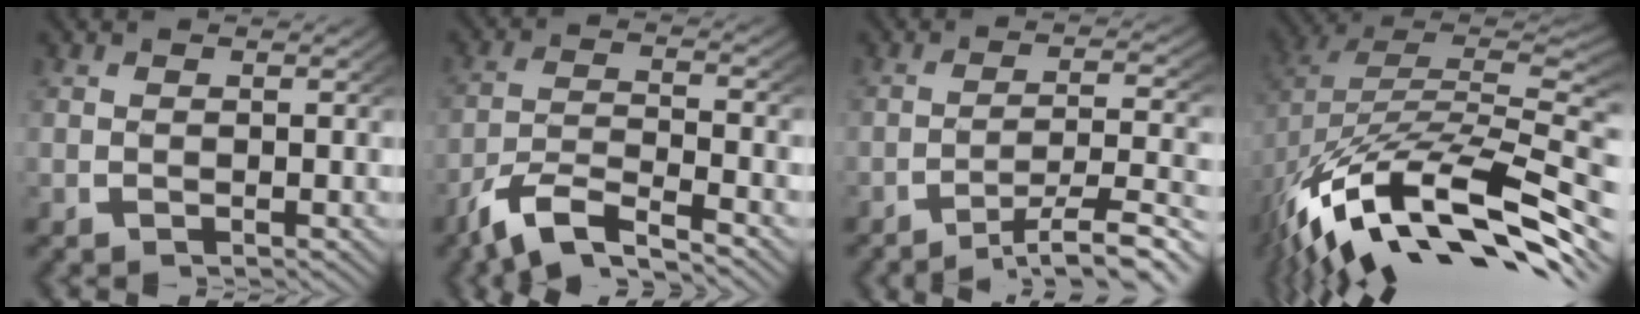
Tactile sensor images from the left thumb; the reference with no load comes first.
{"total": 7.6, "force": [-4.7, 4.1, 4.4], "torque": [-0.099, -0.024, -0.073]}
{"total": 6.2, "force": [-3.6, 2.6, 4.3], "torque": [-0.067, -0.019, -0.045]}
{"total": 18.4, "force": [-6.4, 11.7, 12.7], "torque": [-0.245, -0.052, -0.076]}